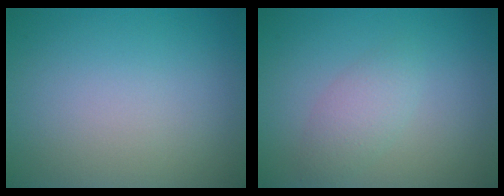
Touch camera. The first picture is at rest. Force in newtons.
{"total": 2.1, "press": 2.1, "slide": 0.1}